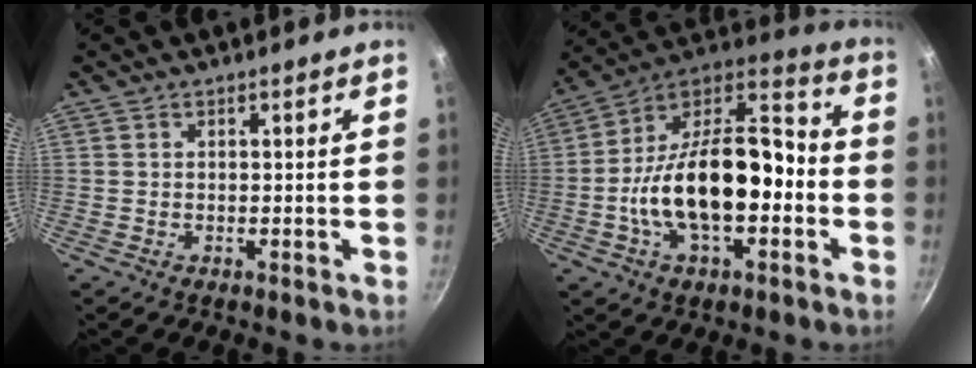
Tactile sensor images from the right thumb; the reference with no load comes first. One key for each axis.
{"total": 22.6, "fx": -3.9, "fy": 11.8, "fz": 18.8, "tx": -0.302, "ty": 0.051, "tz": -0.081}